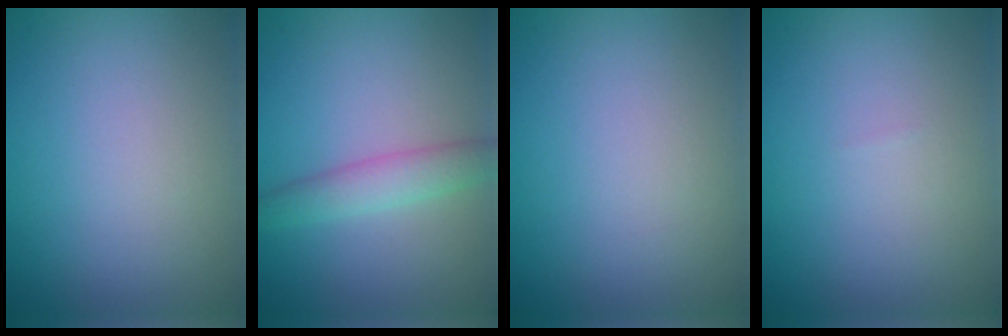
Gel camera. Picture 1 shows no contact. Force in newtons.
{"total": 2.7, "press": 2.7, "slide": 0.0}
{"total": 0.0}
{"total": 0.0}